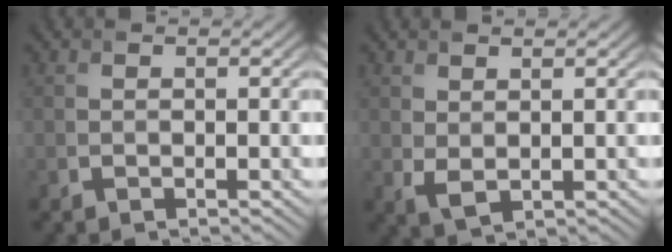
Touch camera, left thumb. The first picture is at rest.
{"total": 1.9, "force": [0.7, 1.0, 1.4], "torque": [-0.037, -0.006, 0.019]}